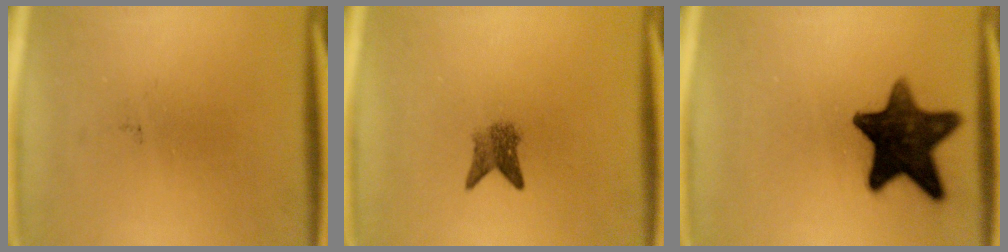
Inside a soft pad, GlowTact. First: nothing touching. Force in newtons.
{"total": 2.8}
{"total": 14.5}